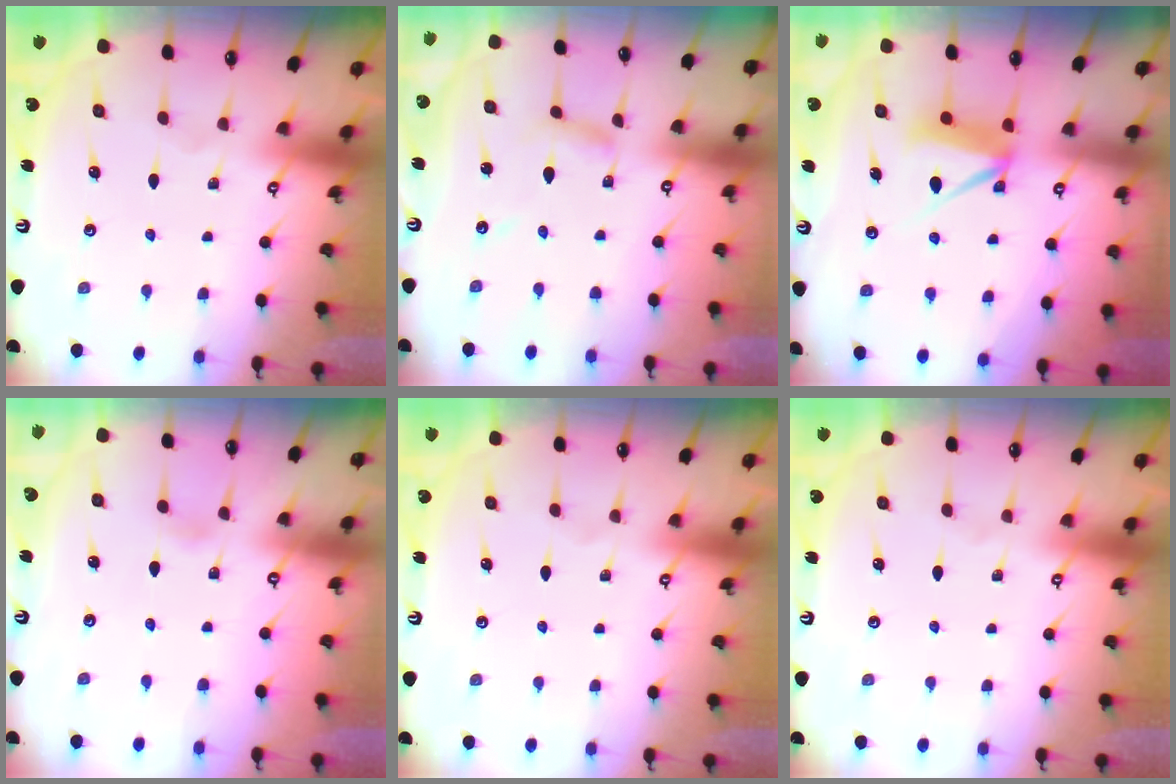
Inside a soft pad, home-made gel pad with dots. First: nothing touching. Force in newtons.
{"total": 5.1, "press": 5.1, "slide": 0.4}
{"total": 8.2, "press": 8.1, "slide": 0.6}
{"total": 2.4, "press": 2.4, "slide": 0.3}
{"total": 0.0}
{"total": 0.0}